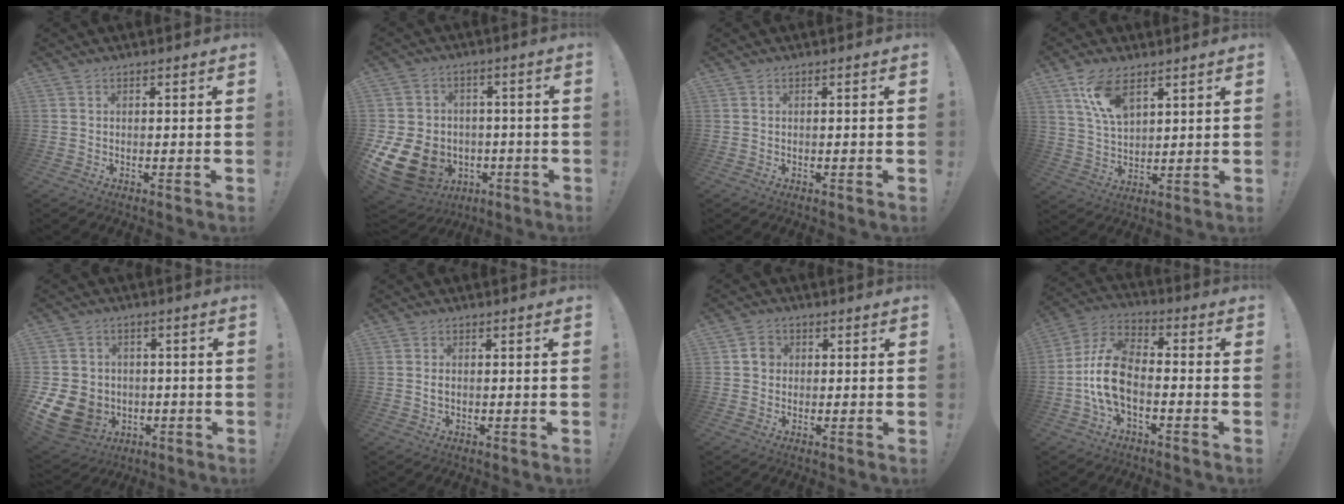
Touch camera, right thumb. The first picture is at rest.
{"total": 16.8, "force": [-4.8, 13.2, 9.2], "torque": [-0.190, 0.029, -0.066]}
{"total": 0.0}
{"total": 10.9, "force": [6.3, 5.4, 7.0], "torque": [-0.134, -0.023, 0.117]}
{"total": 12.0, "force": [-3.0, 10.3, 5.5], "torque": [-0.112, 0.015, -0.052]}
{"total": 1.3, "force": [-0.1, 0.7, 1.1], "torque": [-0.014, 0.000, -0.003]}
{"total": 3.5, "force": [0.1, 3.2, 1.4], "torque": [-0.014, 0.004, -0.001]}
{"total": 13.4, "force": [-3.7, 7.4, 10.5], "torque": [-0.205, 0.024, -0.060]}